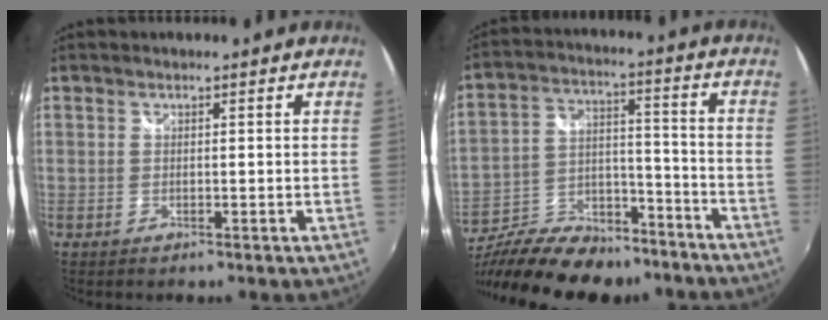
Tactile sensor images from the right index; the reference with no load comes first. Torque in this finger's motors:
{"motor_torque": [0.67, -0.64, 0.31, 0.14]}